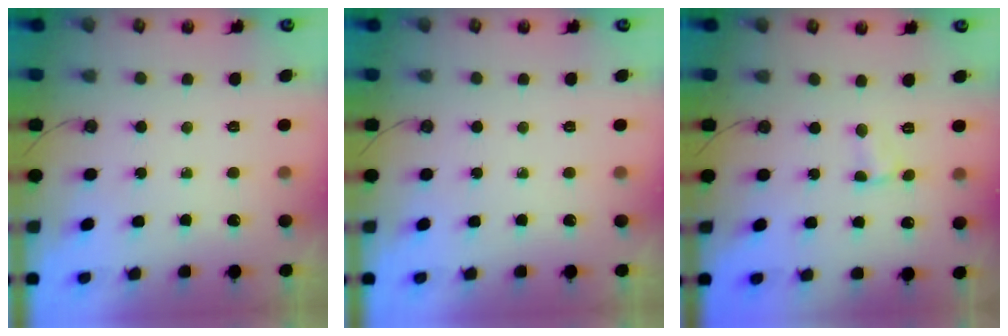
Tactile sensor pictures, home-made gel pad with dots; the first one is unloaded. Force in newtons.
{"total": 0.0}
{"total": 1.8, "press": 1.8, "slide": 0.2}